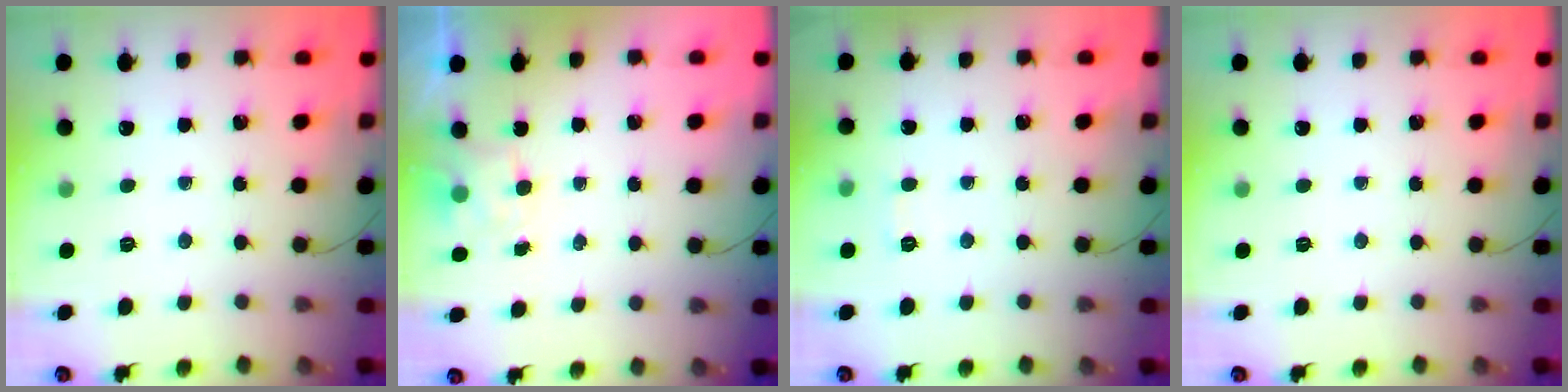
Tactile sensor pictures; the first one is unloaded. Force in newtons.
{"total": 3.9, "press": 3.8, "slide": 1.0}
{"total": 4.3, "press": 4.1, "slide": 1.2}
{"total": 0.0}